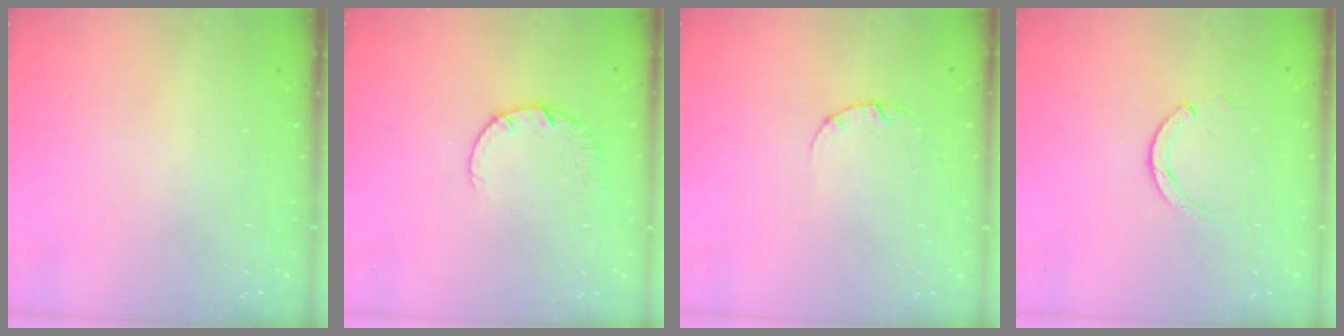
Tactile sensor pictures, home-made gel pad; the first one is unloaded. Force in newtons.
{"total": 2.4, "press": 2.4, "slide": 0.2}
{"total": 2.5, "press": 2.5, "slide": 0.3}
{"total": 3.0, "press": 2.9, "slide": 0.4}